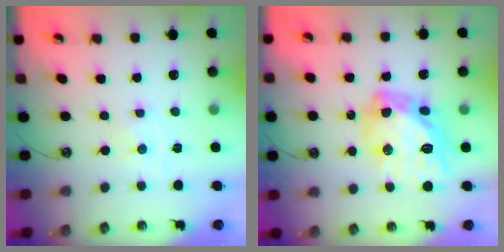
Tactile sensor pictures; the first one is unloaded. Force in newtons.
{"total": 19.8, "press": 19.7, "slide": 2.1}